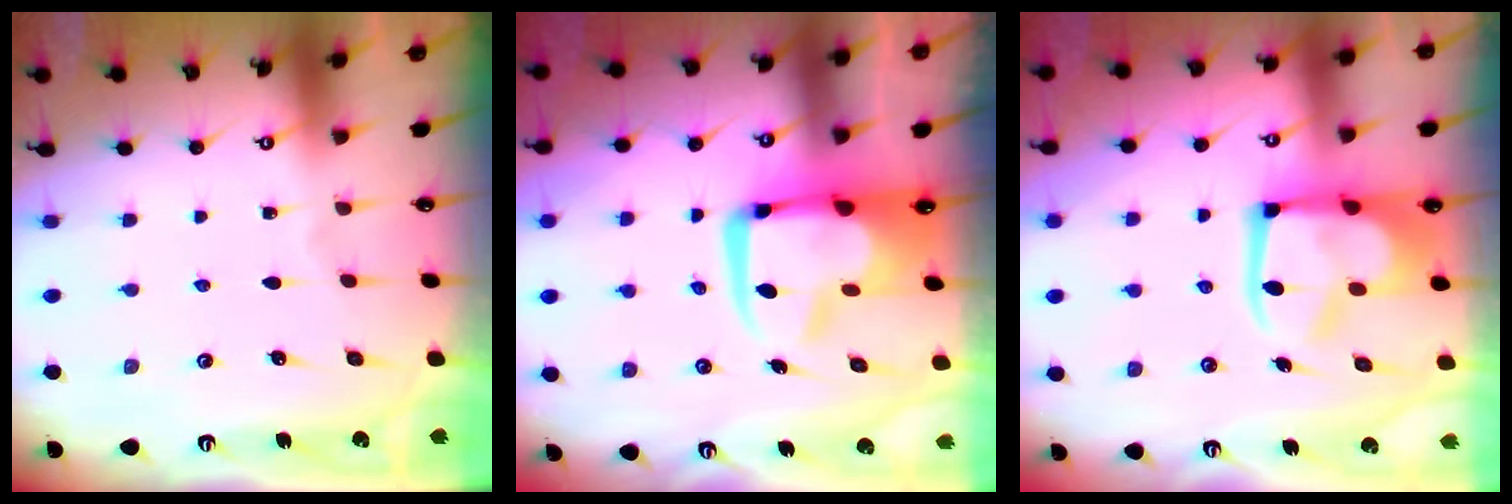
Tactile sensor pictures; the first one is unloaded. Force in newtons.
{"total": 13.3, "press": 13.2, "slide": 1.6}
{"total": 9.3, "press": 9.1, "slide": 1.6}